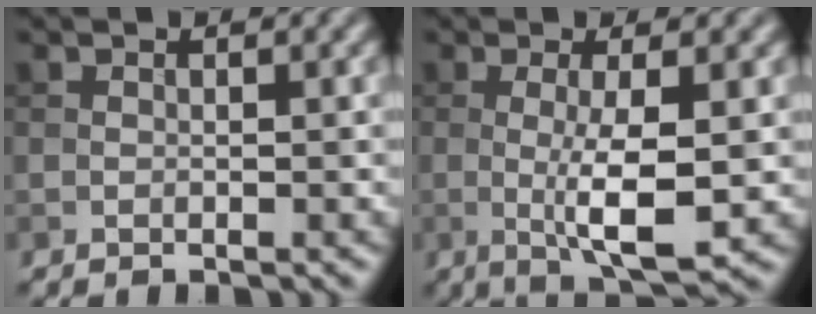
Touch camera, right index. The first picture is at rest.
{"total": 5.6, "force": [-0.4, 1.1, 5.5], "torque": [-0.097, -0.007, -0.003]}